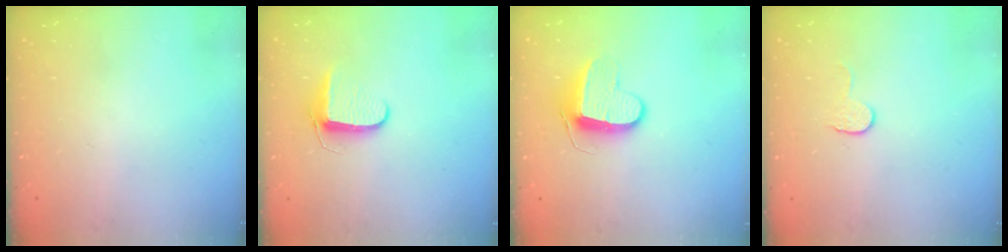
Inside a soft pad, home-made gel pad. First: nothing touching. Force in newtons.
{"total": 7.8, "press": 7.7, "slide": 1.1}
{"total": 9.6, "press": 9.6, "slide": 0.2}
{"total": 4.6, "press": 4.6, "slide": 0.4}